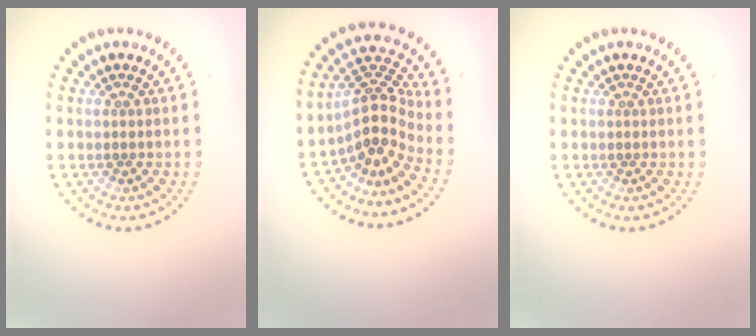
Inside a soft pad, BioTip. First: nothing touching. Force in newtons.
{"total": 4.1, "press": 2.9, "slide": 3.0}
{"total": 0.0}